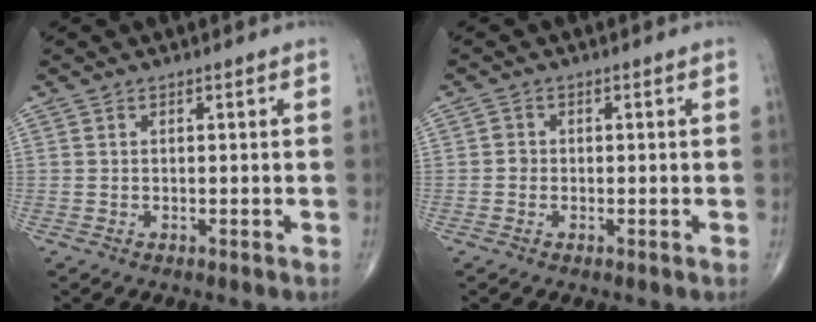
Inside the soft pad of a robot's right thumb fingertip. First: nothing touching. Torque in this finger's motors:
{"motor_torque": [-0.04, 0.28, 0.23, 0.03, 0.02]}